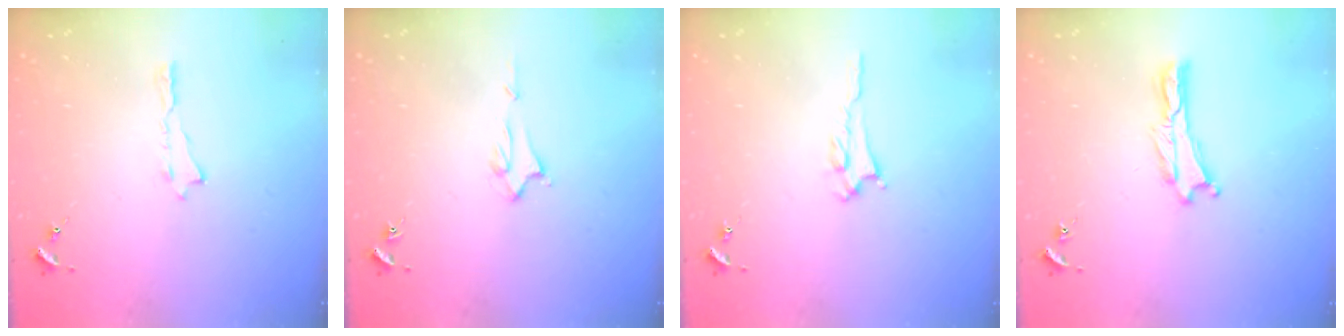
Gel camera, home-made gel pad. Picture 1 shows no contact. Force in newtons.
{"total": 1.4, "press": 1.4, "slide": 0.2}
{"total": 2.2, "press": 2.2, "slide": 0.3}
{"total": 0.0}